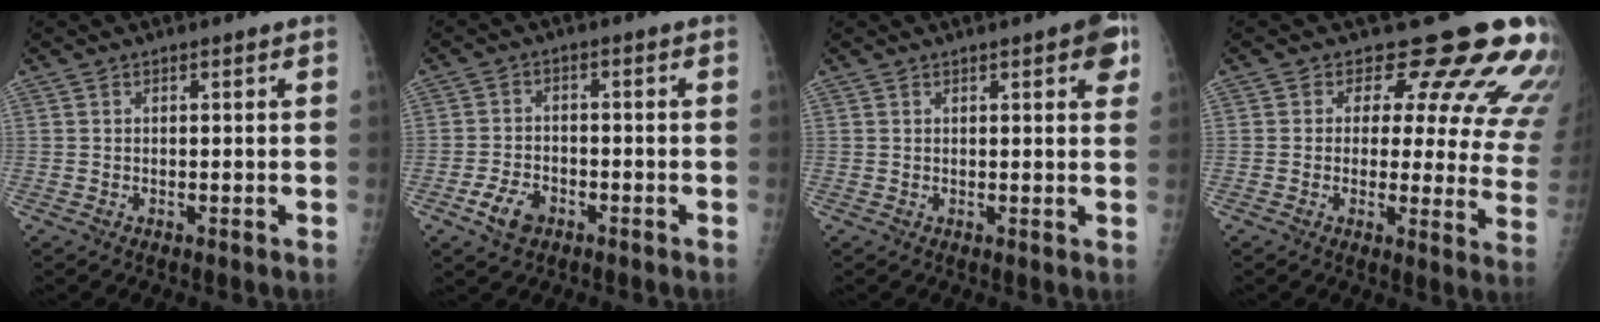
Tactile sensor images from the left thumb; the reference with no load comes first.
{"total": 5.4, "force": [-2.8, 3.5, 3.0], "torque": [-0.052, 0.013, -0.049]}
{"total": 5.0, "force": [2.3, 1.5, 4.1], "torque": [-0.034, -0.003, 0.021]}
{"total": 16.1, "force": [12.8, 6.1, 7.7], "torque": [-0.038, -0.087, 0.123]}